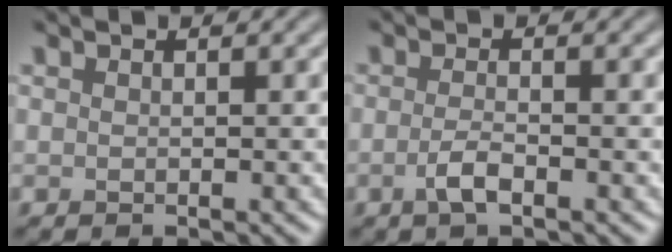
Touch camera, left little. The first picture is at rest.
{"total": 2.0, "force": [-0.9, 0.6, 1.7], "torque": [-0.035, 0.001, -0.022]}